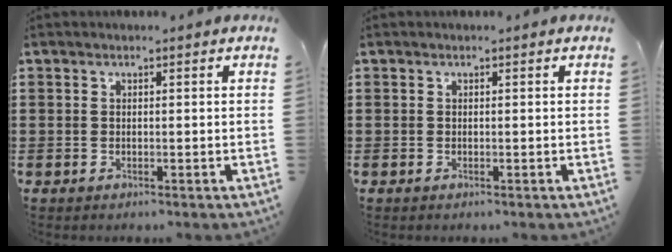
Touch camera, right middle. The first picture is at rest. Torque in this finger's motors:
{"motor_torque": [-0.51, 0.80, 0.24, -0.01]}